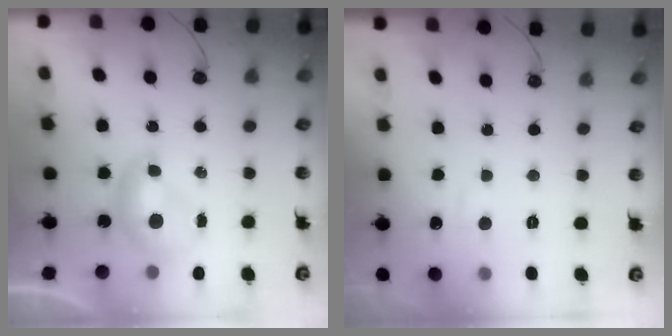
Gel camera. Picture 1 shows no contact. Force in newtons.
{"total": 1.5, "press": 1.3, "slide": 0.7}